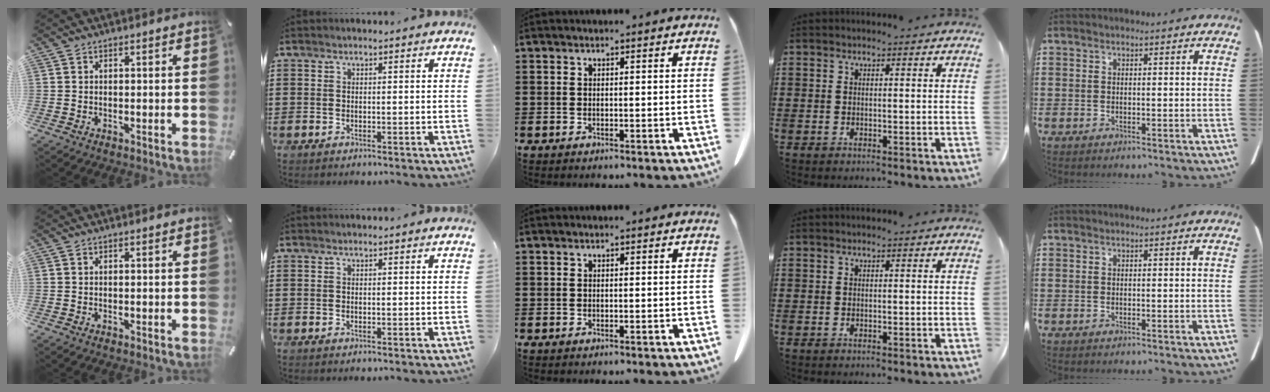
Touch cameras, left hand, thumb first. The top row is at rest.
{}